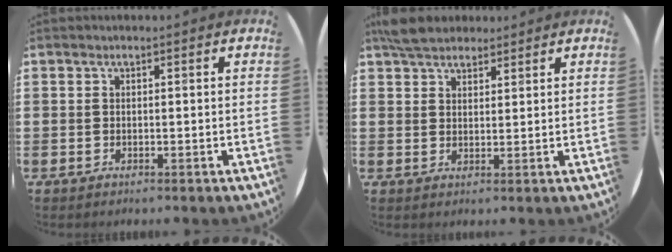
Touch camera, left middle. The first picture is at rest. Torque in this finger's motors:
{"motor_torque": [0.36, -0.31, 0.34, 0.11]}